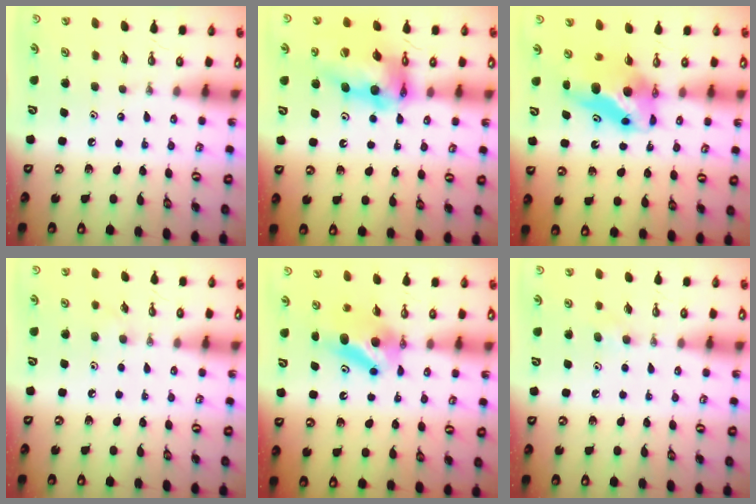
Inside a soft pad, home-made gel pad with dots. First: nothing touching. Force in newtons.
{"total": 16.2, "press": 16.1, "slide": 1.7}
{"total": 9.4, "press": 9.0, "slide": 2.7}
{"total": 3.8, "press": 3.7, "slide": 0.8}
{"total": 8.1, "press": 5.8, "slide": 5.7}
{"total": 5.0, "press": 4.3, "slide": 2.4}